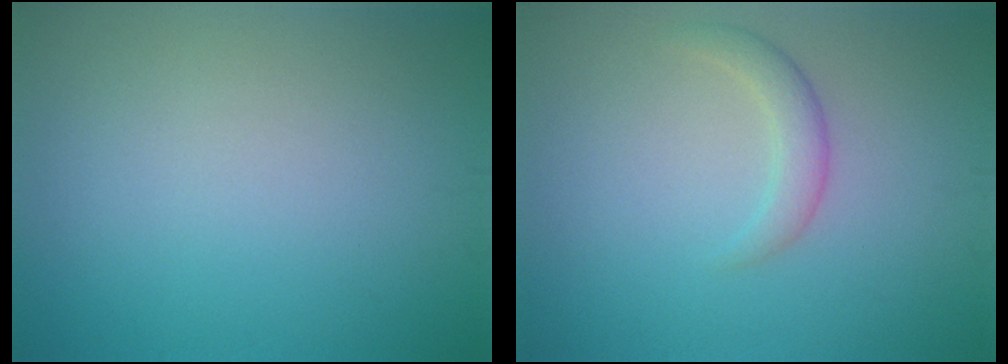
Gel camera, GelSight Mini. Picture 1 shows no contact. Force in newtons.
{"total": 2.5, "press": 2.5, "slide": 0.1}